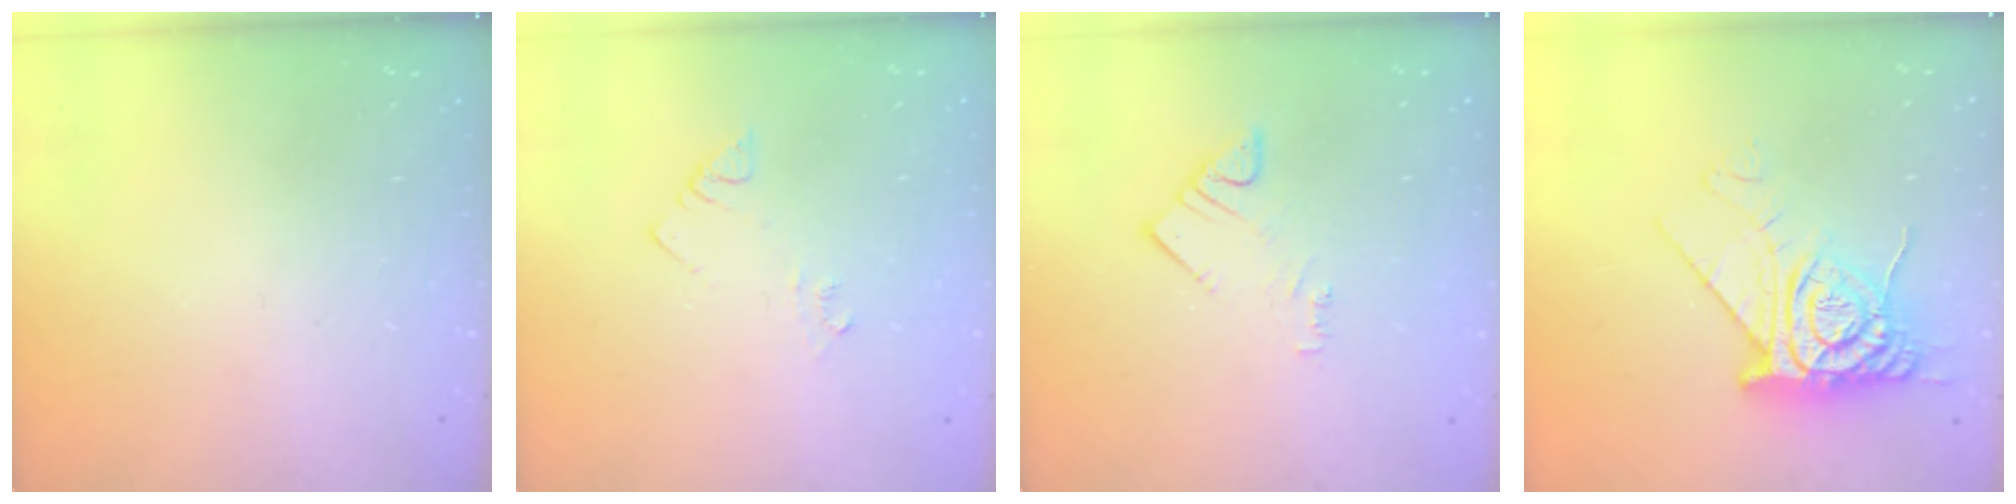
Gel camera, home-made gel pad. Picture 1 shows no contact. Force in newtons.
{"total": 4.1, "press": 4.1, "slide": 0.4}
{"total": 3.1, "press": 3.0, "slide": 0.4}
{"total": 14.4, "press": 14.4, "slide": 1.3}